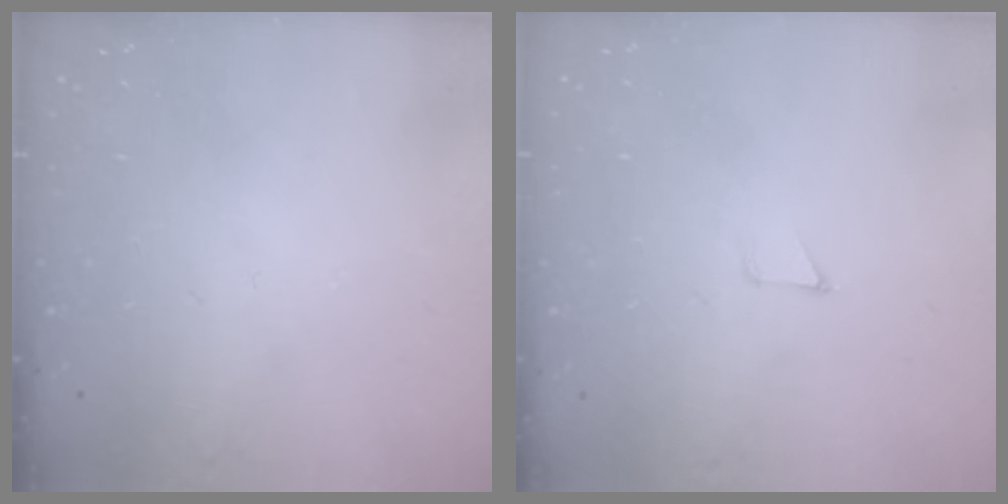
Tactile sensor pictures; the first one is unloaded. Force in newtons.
{"total": 2.6, "press": 2.6, "slide": 0.2}